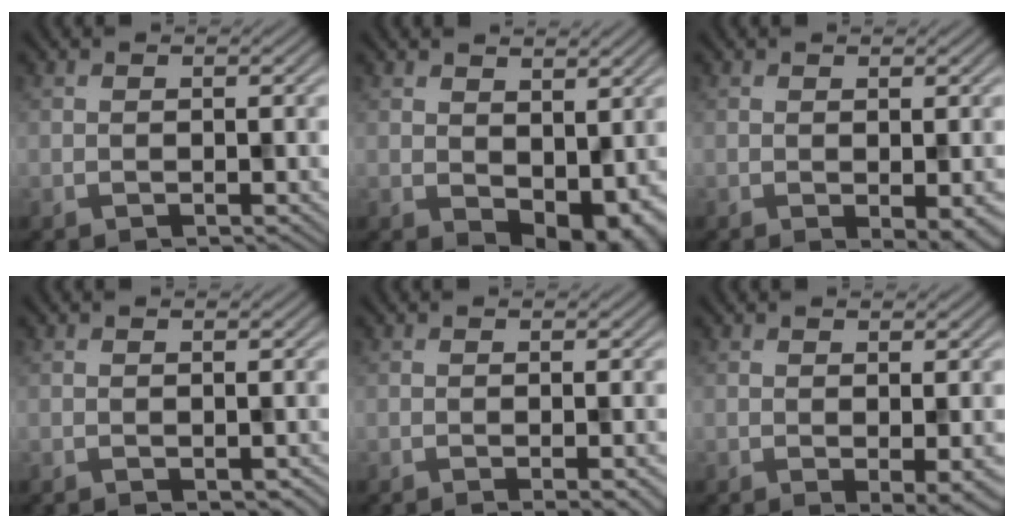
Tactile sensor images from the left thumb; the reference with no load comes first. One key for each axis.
{"total": 6.4, "fx": 0.3, "fy": 4.1, "fz": 4.9, "tx": -0.069, "ty": -0.023, "tz": 0.019}
{"total": 3.1, "fx": -0.9, "fy": 0.7, "fz": 2.9, "tx": -0.044, "ty": -0.007, "tz": -0.009}
{"total": 1.3, "fx": -0.8, "fy": 0.4, "fz": 1.0, "tx": -0.014, "ty": -0.002, "tz": -0.007}
{"total": 3.4, "fx": -1.5, "fy": 0.8, "fz": 2.9, "tx": -0.032, "ty": 0.004, "tz": -0.022}
{"total": 3.1, "fx": -0.6, "fy": 0.7, "fz": 3.0, "tx": -0.047, "ty": -0.005, "tz": -0.008}